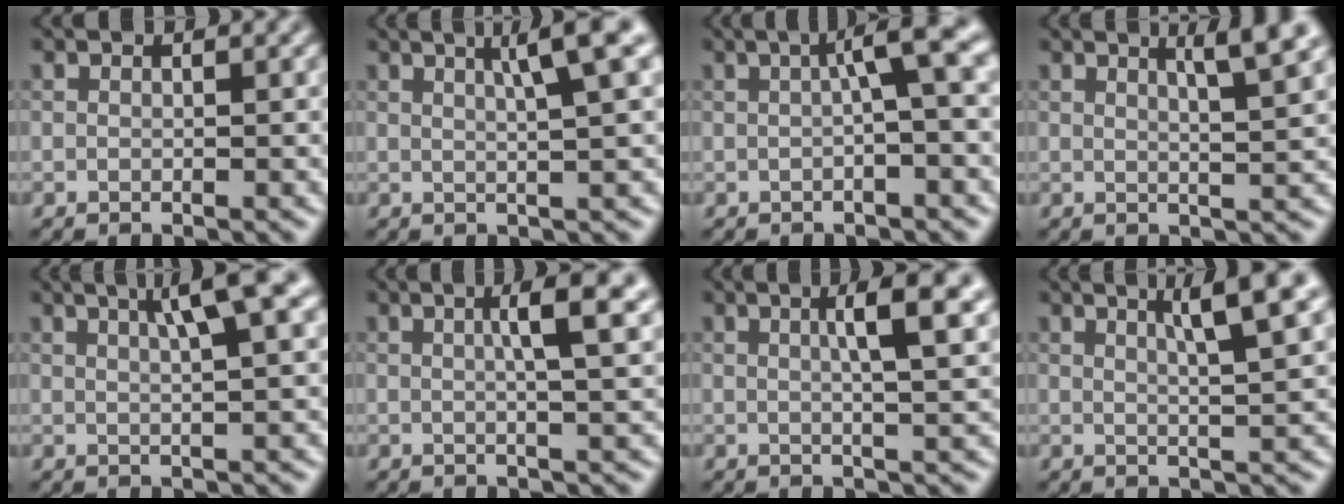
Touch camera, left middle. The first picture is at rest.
{"total": 4.7, "force": [2.0, 0.6, 4.2], "torque": [-0.054, 0.012, 0.028]}
{"total": 4.1, "force": [0.5, 0.6, 4.0], "torque": [-0.056, 0.019, 0.003]}
{"total": 3.9, "force": [2.2, 0.6, 3.2], "torque": [-0.035, 0.006, 0.029]}
{"total": 5.1, "force": [2.2, 0.8, 4.6], "torque": [-0.062, 0.011, 0.033]}
{"total": 4.5, "force": [1.2, 0.7, 4.3], "torque": [-0.059, 0.010, 0.015]}
{"total": 5.1, "force": [1.5, 1.0, 4.8], "torque": [-0.061, 0.010, 0.019]}
{"total": 5.3, "force": [2.6, 0.8, 4.6], "torque": [-0.058, 0.010, 0.040]}